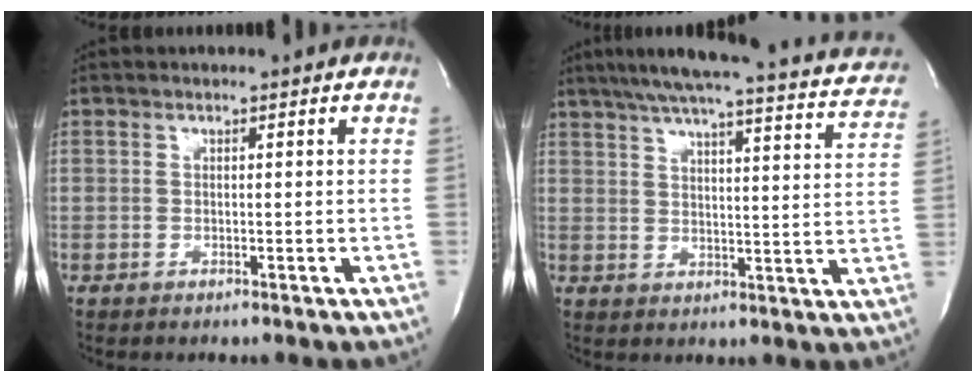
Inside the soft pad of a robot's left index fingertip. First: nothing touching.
{"total": 27.1, "force": [24.5, 2.6, 11.4], "torque": [-0.172, -0.038, 0.291]}